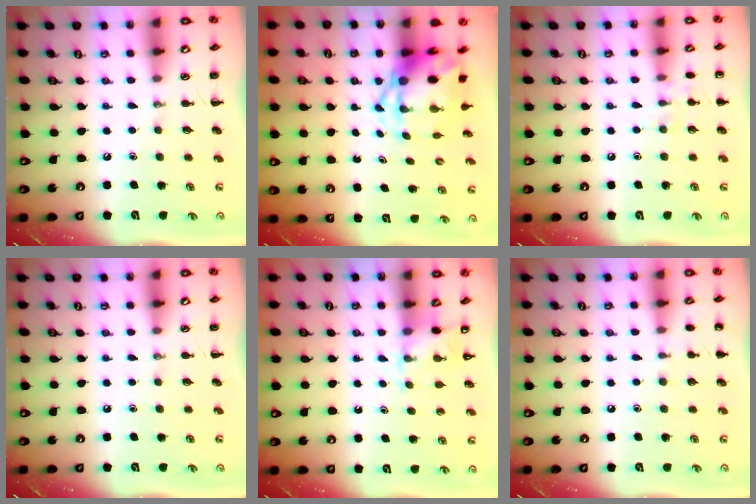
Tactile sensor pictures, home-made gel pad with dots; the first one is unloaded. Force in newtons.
{"total": 5.1, "press": 4.9, "slide": 1.3}
{"total": 7.5, "press": 7.2, "slide": 1.9}
{"total": 0.0}
{"total": 6.0, "press": 5.9, "slide": 1.1}
{"total": 4.7, "press": 4.5, "slide": 1.4}